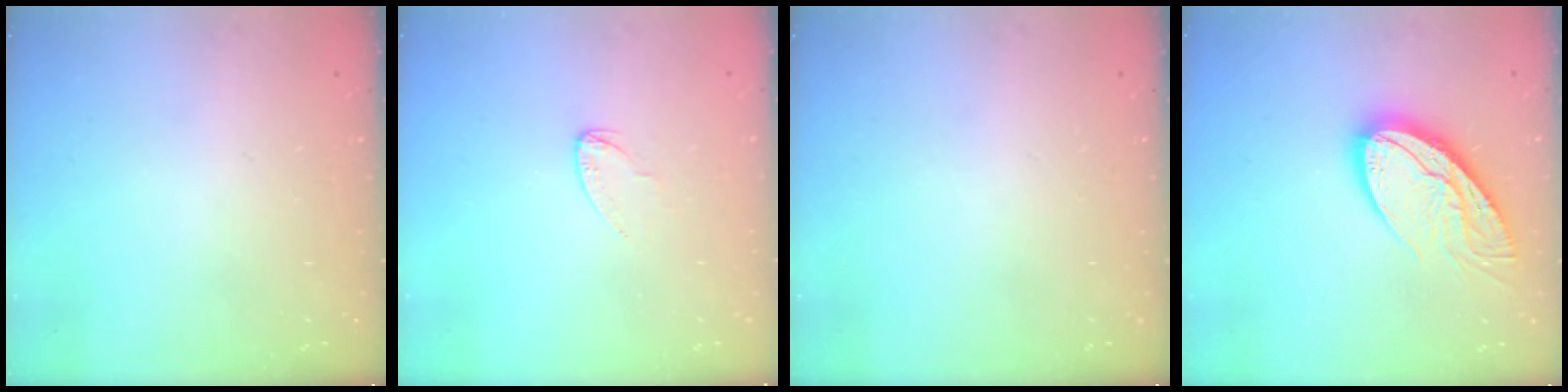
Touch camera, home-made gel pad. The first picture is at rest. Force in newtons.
{"total": 2.1, "press": 2.1, "slide": 0.2}
{"total": 0.0}
{"total": 15.8, "press": 15.7, "slide": 1.6}